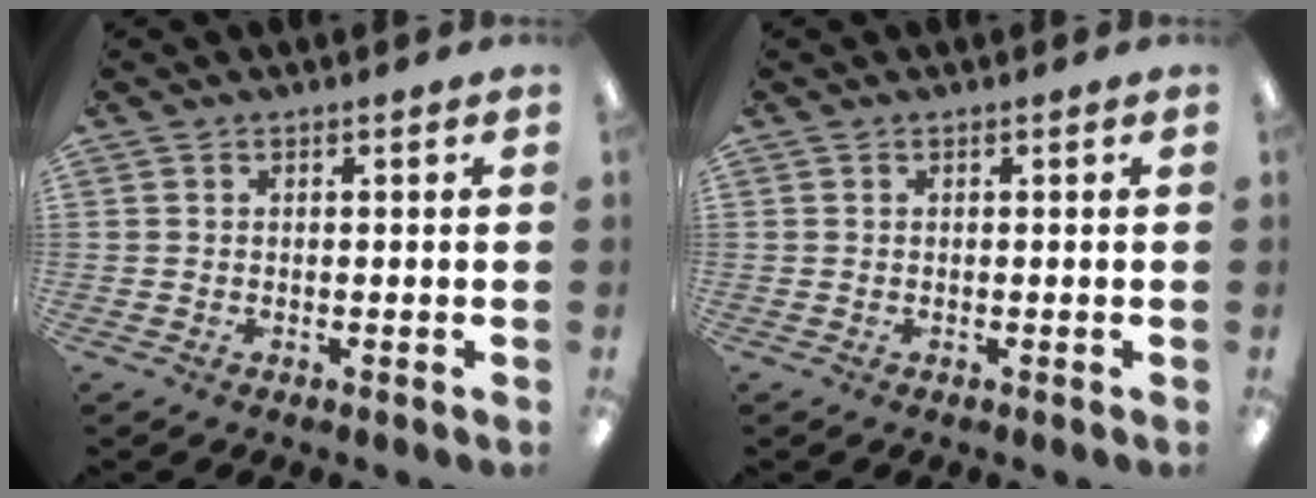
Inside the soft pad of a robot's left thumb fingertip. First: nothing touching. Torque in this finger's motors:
{"motor_torque": [0.00, 0.00, 0.12, -0.10, 0.00]}